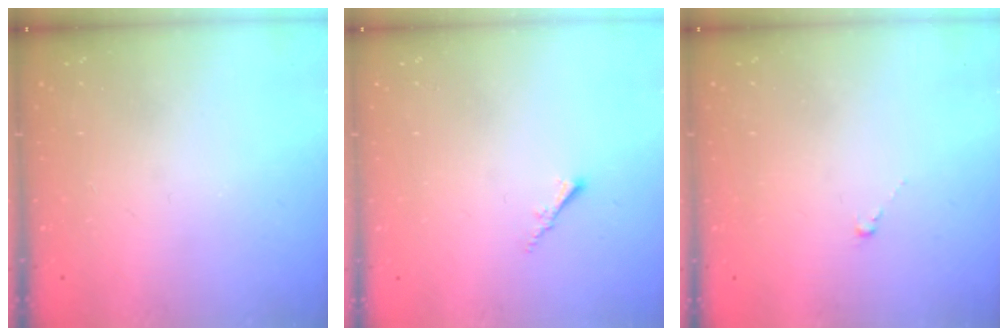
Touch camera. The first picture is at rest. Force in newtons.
{"total": 1.5, "press": 1.5, "slide": 0.4}
{"total": 0.0}